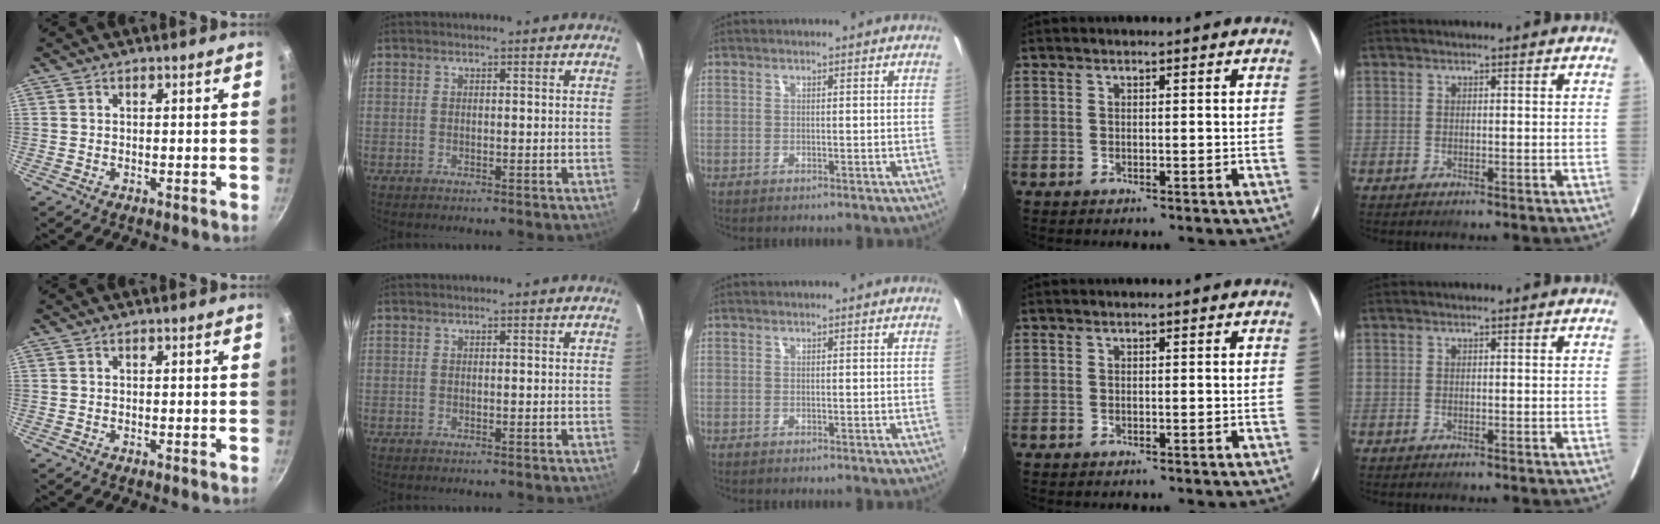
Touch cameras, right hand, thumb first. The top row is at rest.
{}